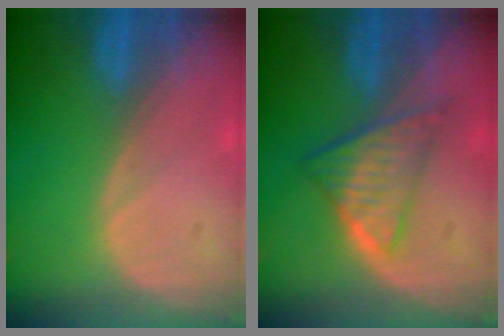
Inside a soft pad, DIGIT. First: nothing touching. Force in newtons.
{"total": 6.2, "press": 5.7, "slide": 2.5}